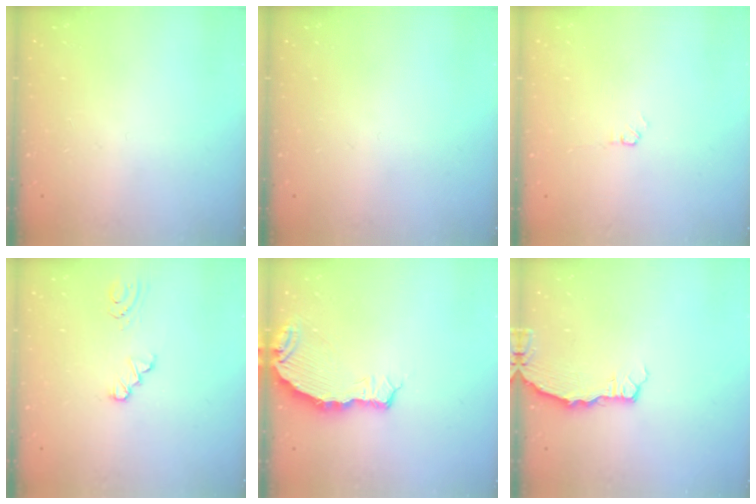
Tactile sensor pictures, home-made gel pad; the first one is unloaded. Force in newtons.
{"total": 0.0}
{"total": 2.3, "press": 2.3, "slide": 0.3}
{"total": 1.4, "press": 1.4, "slide": 0.2}
{"total": 6.7, "press": 6.0, "slide": 2.9}
{"total": 3.3, "press": 3.2, "slide": 0.4}